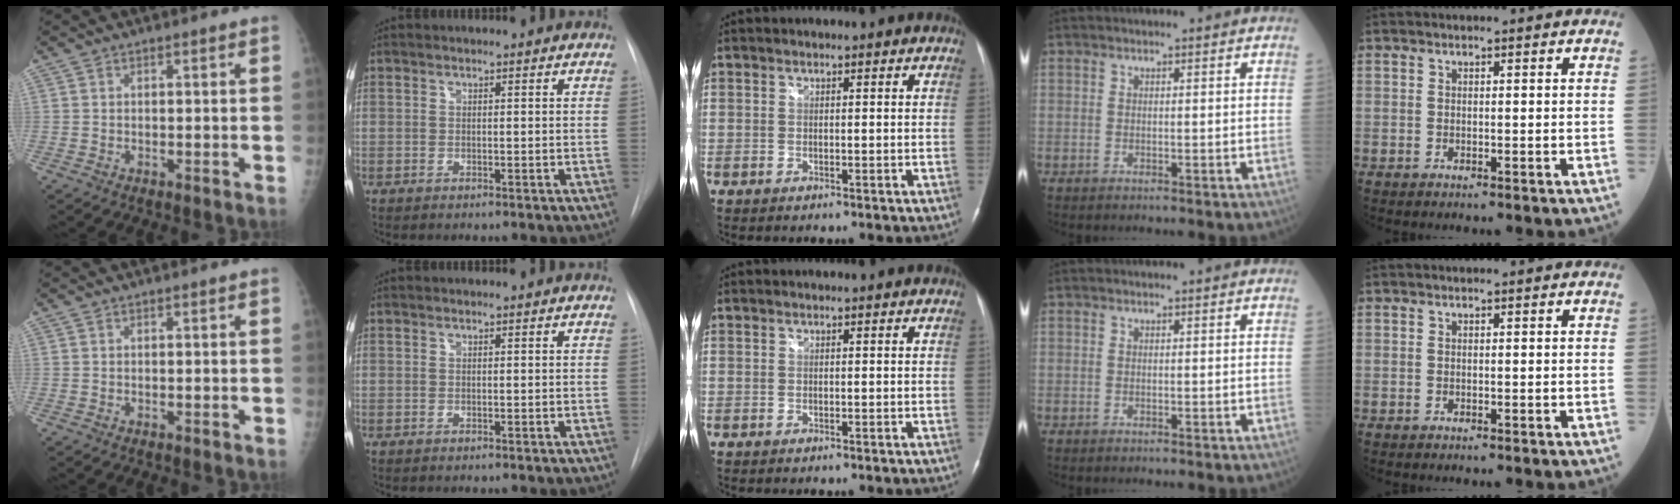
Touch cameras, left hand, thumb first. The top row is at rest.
{}